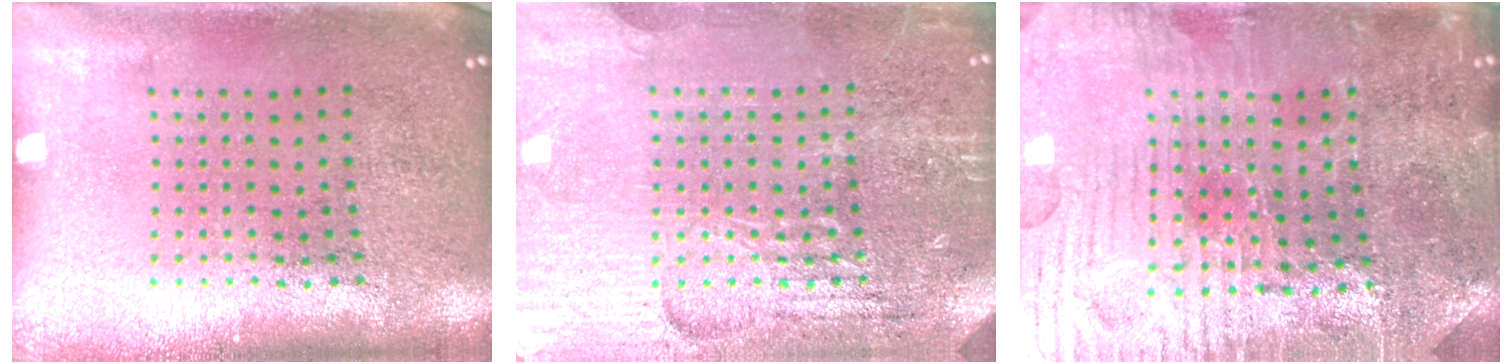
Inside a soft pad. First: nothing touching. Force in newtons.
{"total": 4.2, "press": 4.0, "slide": 1.2}
{"total": 3.6, "press": 3.6, "slide": 0.5}